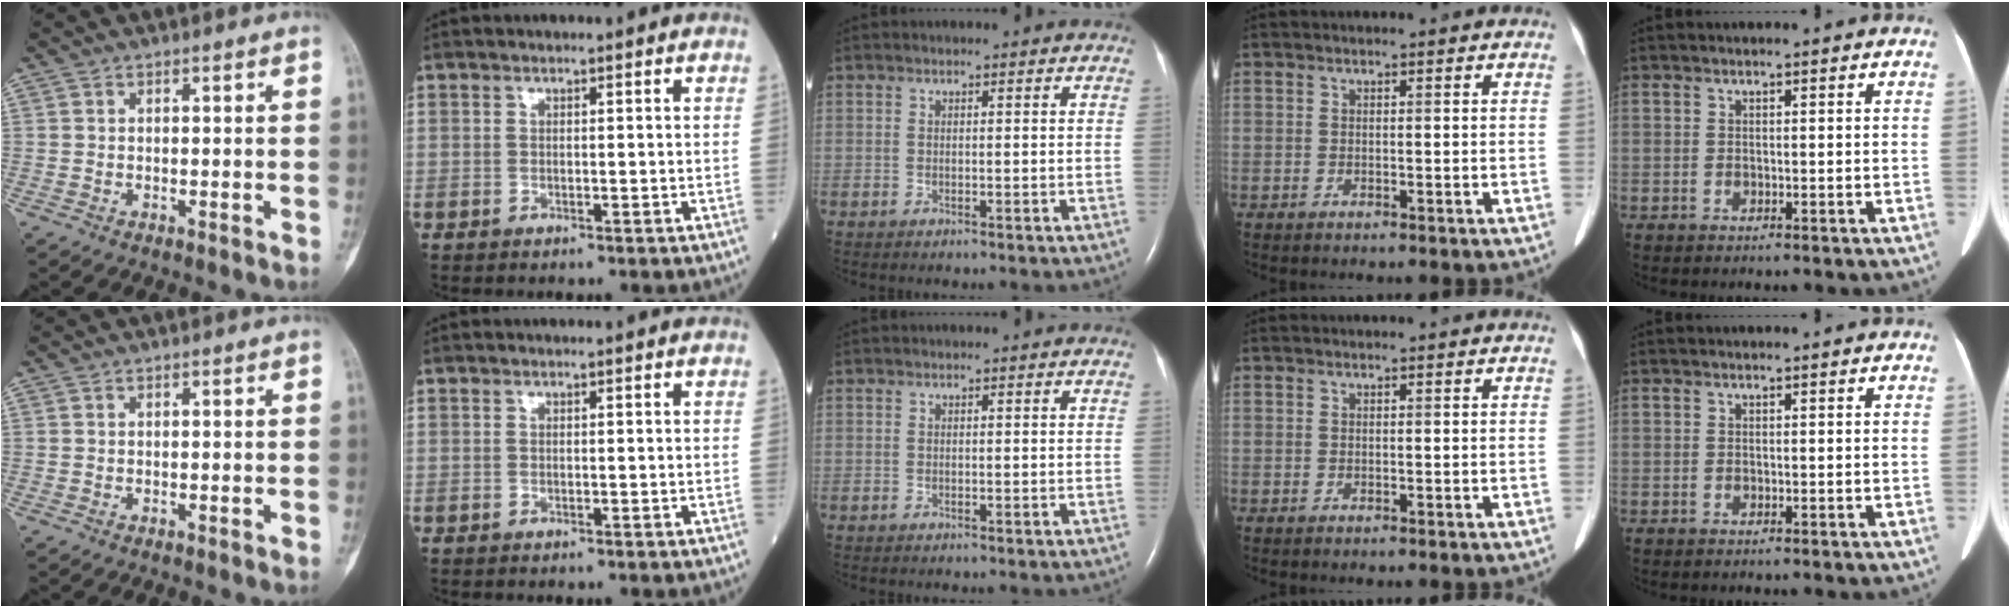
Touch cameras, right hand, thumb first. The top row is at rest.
{}